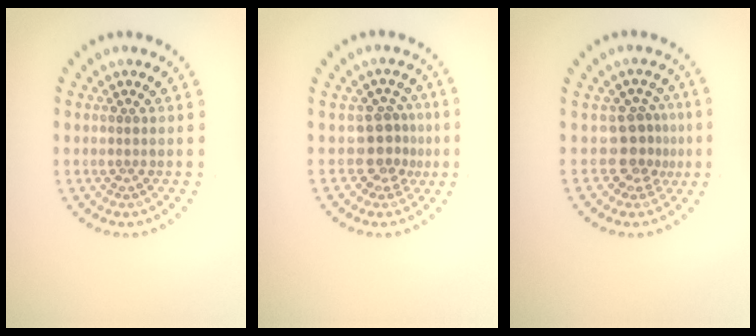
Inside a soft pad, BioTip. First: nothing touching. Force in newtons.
{"total": 2.8, "press": 2.1, "slide": 1.8}
{"total": 2.8, "press": 1.9, "slide": 2.1}